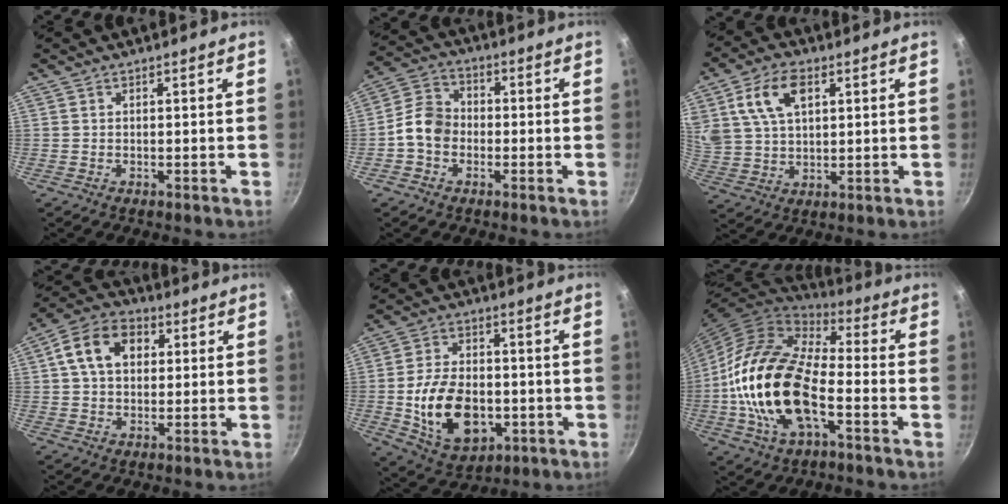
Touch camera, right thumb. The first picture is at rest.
{"total": 7.6, "force": [-1.7, 6.1, 4.3], "torque": [-0.055, 0.026, -0.050]}
{"total": 11.5, "force": [4.5, 7.0, 8.1], "torque": [-0.142, -0.006, 0.086]}
{"total": 11.5, "force": [2.8, 8.3, 7.4], "torque": [-0.107, 0.019, 0.031]}
{"total": 16.4, "force": [-3.1, 10.8, 12.0], "torque": [-0.192, 0.011, -0.037]}
{"total": 22.1, "force": [-5.3, 12.0, 17.9], "torque": [-0.330, 0.036, -0.112]}